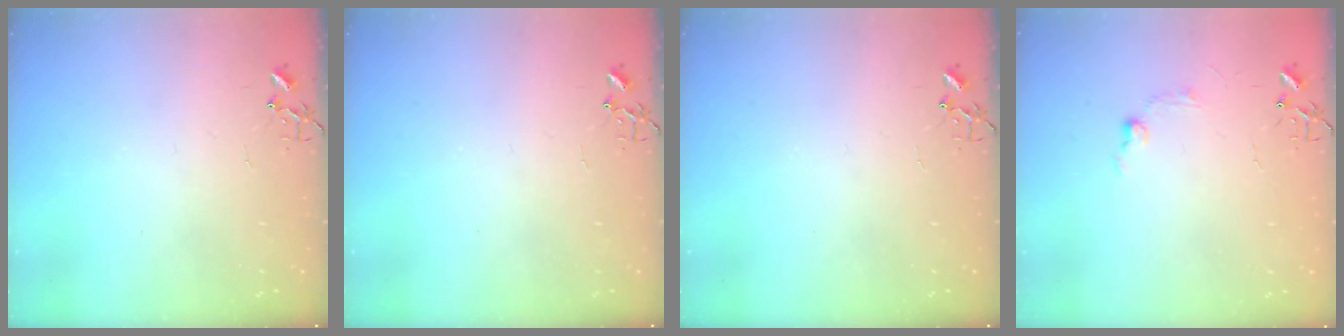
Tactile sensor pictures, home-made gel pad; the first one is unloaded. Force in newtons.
{"total": 0.0}
{"total": 0.0}
{"total": 6.4, "press": 6.3, "slide": 0.9}